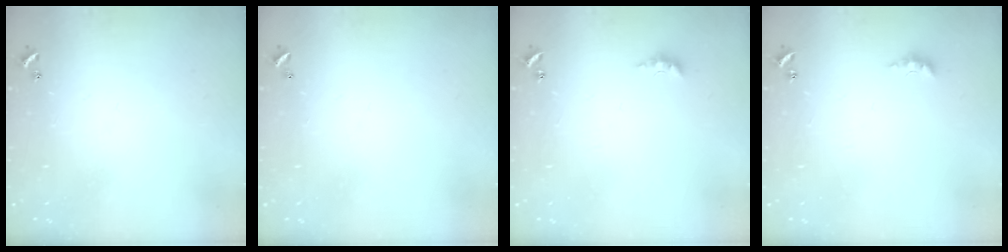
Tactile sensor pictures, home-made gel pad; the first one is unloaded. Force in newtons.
{"total": 2.8, "press": 2.8, "slide": 0.1}
{"total": 2.8, "press": 2.7, "slide": 0.7}
{"total": 2.8, "press": 2.7, "slide": 0.7}